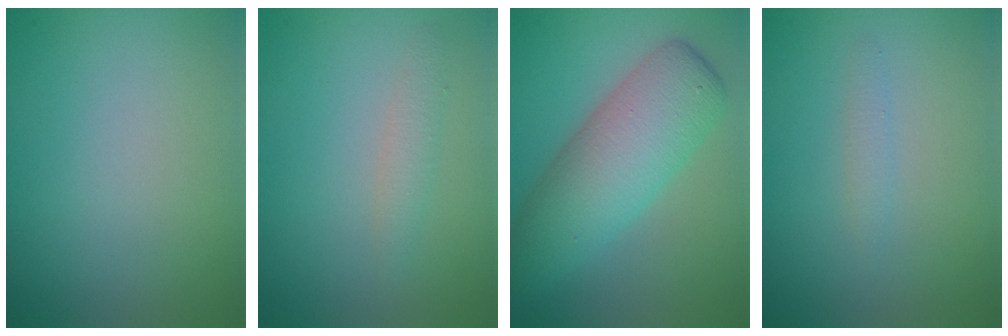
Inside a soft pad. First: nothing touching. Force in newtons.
{"total": 1.4, "press": 1.4, "slide": 0.1}
{"total": 7.6, "press": 7.6, "slide": 0.1}
{"total": 0.9, "press": 0.9, "slide": 0.0}